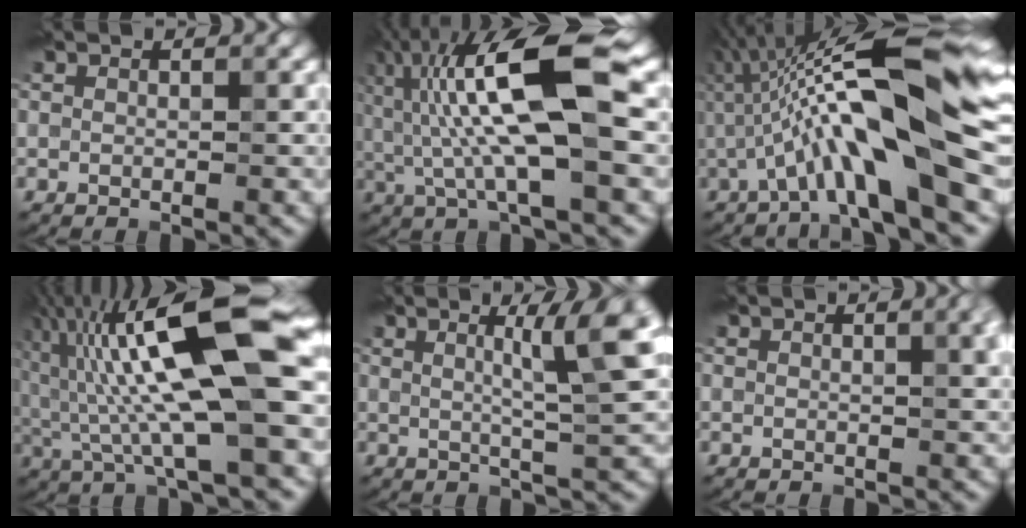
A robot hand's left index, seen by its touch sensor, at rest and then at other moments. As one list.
[{"total": 12.2, "force": [1.6, 3.5, 11.6], "torque": [-0.222, 0.015, 0.023]}, {"total": 13.0, "force": [-0.1, 2.6, 12.7], "torque": [-0.211, 0.025, -0.010]}, {"total": 15.2, "force": [1.6, 3.7, 14.7], "torque": [-0.255, 0.023, 0.018]}, {"total": 6.9, "force": [1.9, 1.0, 6.5], "torque": [-0.083, 0.011, 0.027]}, {"total": 3.2, "force": [1.0, 1.1, 2.8], "torque": [-0.023, 0.008, 0.012]}]